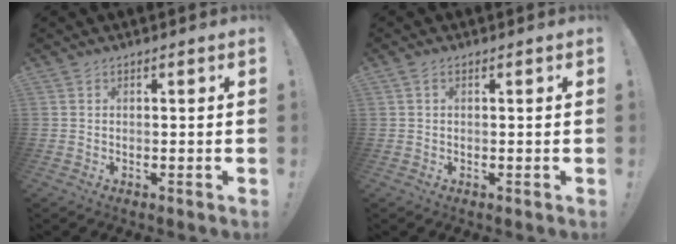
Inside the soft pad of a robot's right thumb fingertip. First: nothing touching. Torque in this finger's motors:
{"motor_torque": [-0.36, 0.21, -0.10, 0.18, 0.11]}